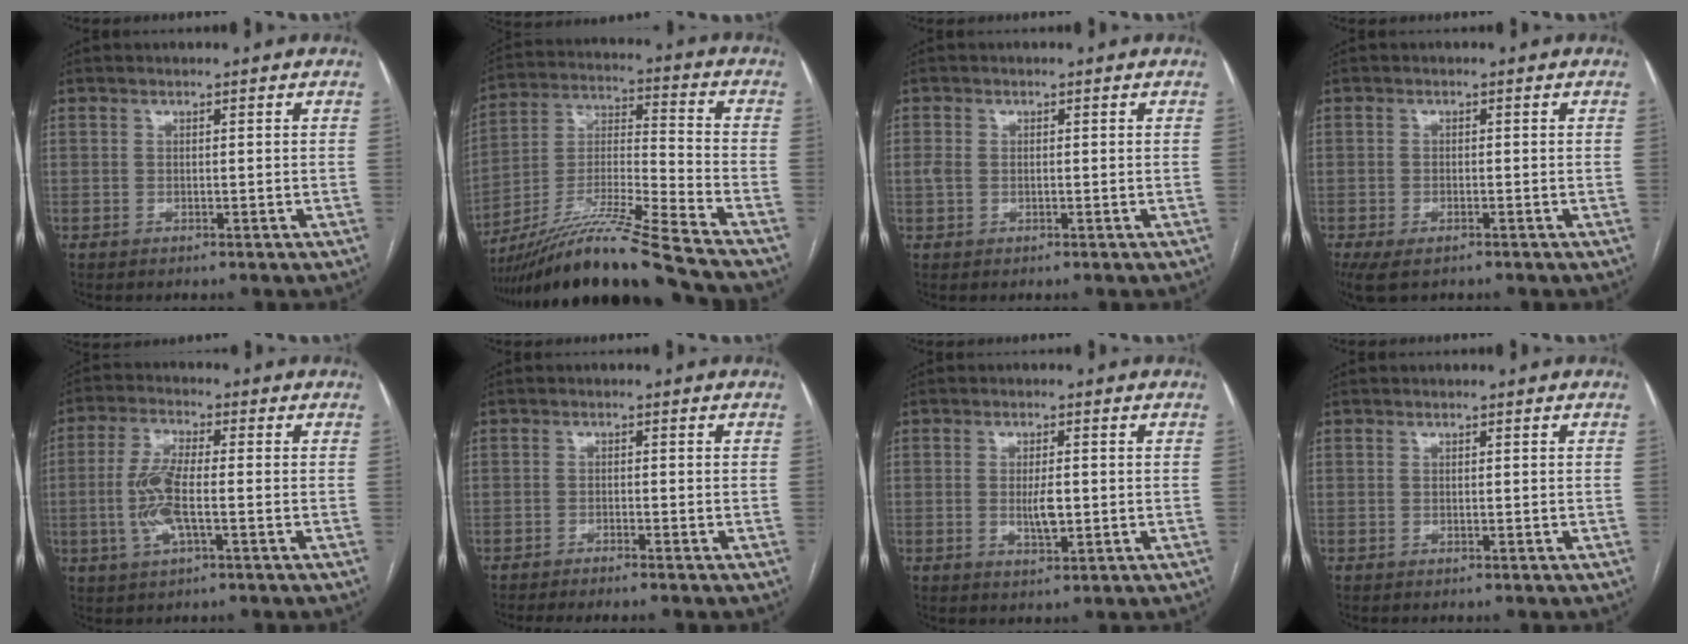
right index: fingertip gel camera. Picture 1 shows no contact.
{"total": 19.3, "force": [-16.4, -2.2, 10.0], "torque": [-0.210, -0.021, -0.297]}
{"total": 1.8, "force": [-0.1, 1.3, 1.2], "torque": [-0.038, 0.009, 0.002]}
{"total": 4.9, "force": [-3.3, 2.0, 3.1], "torque": [-0.058, -0.011, -0.055]}
{"total": 7.7, "force": [-1.5, 1.8, 7.3], "torque": [-0.159, 0.000, -0.032]}
{"total": 4.0, "force": [-3.5, -0.3, 2.0], "torque": [-0.021, -0.005, -0.054]}
{"total": 3.7, "force": [-0.4, 1.1, 3.5], "torque": [-0.067, -0.003, -0.005]}
{"total": 0.0}